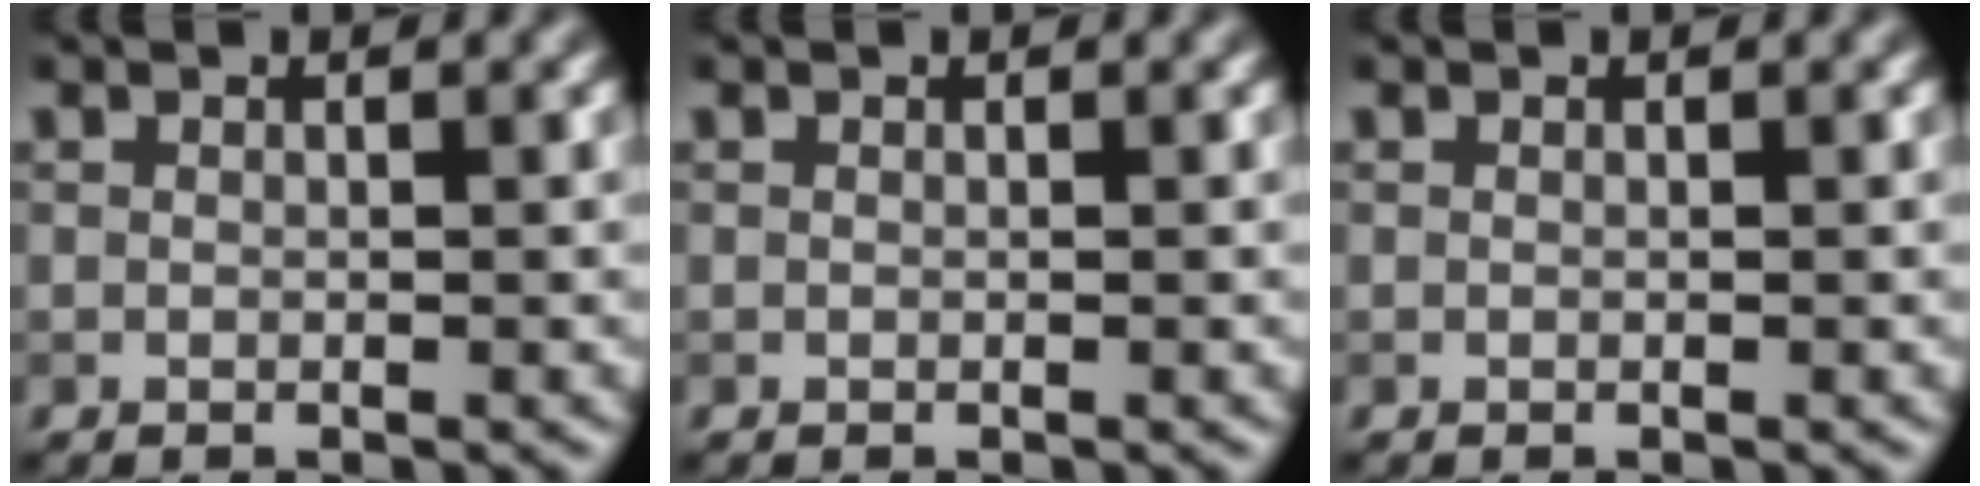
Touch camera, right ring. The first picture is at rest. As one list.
[{"total": 0.0}, {"total": 0.0}]